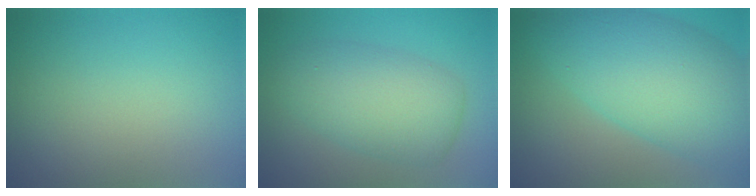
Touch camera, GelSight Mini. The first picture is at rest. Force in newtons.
{"total": 5.8, "press": 5.8, "slide": 0.1}
{"total": 10.3, "press": 10.3, "slide": 0.2}